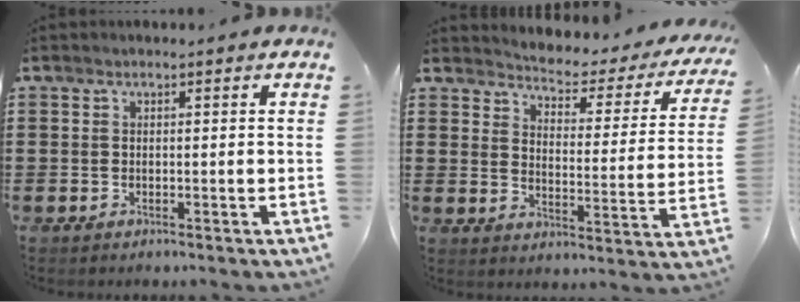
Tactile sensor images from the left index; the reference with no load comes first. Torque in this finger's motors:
{"motor_torque": [1.86, -0.28, 0.15, 0.02]}